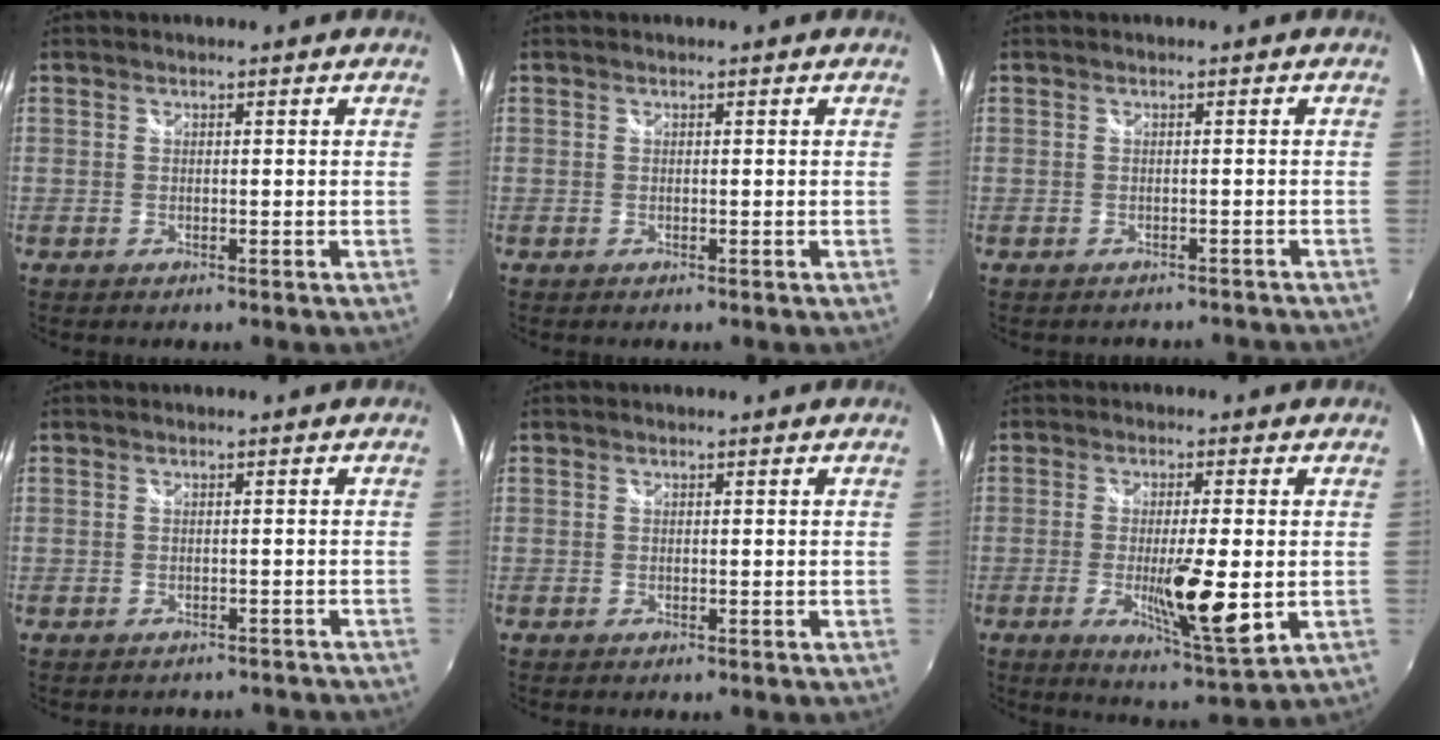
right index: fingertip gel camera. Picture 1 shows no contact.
{"total": 0.0}
{"total": 5.5, "force": [-5.0, 1.6, 1.7], "torque": [-0.030, -0.017, -0.059]}
{"total": 6.4, "force": [-5.8, 1.9, 1.8], "torque": [-0.032, -0.015, -0.066]}
{"total": 0.0}
{"total": 10.8, "force": [-1.9, 1.9, 10.5], "torque": [-0.177, -0.025, -0.029]}